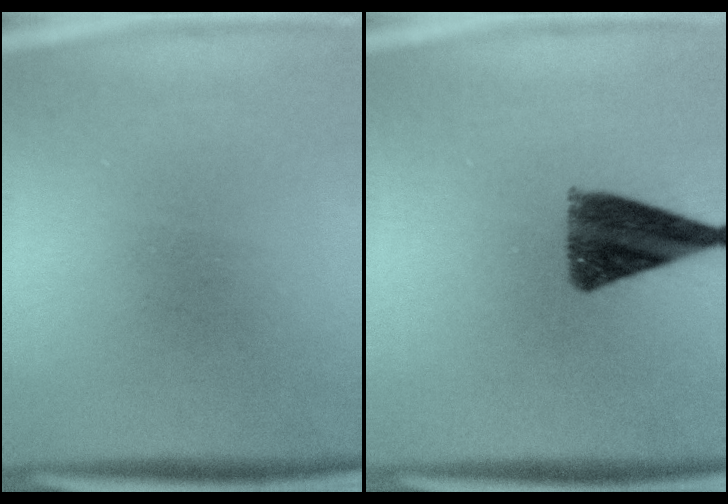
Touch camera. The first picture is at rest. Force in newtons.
{"total": 10.3}